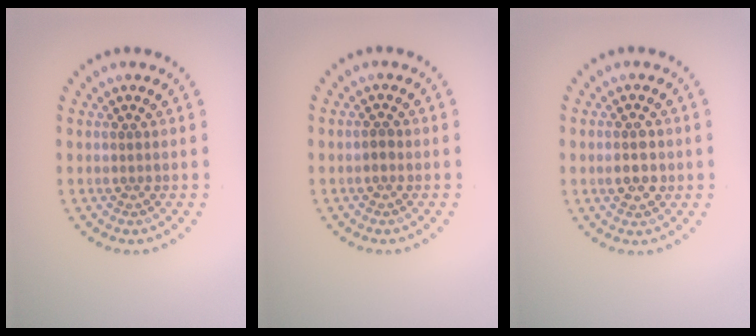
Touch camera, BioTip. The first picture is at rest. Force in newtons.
{"total": 0.8, "press": 0.8, "slide": 0.1}
{"total": 2.8, "press": 2.8, "slide": 0.0}